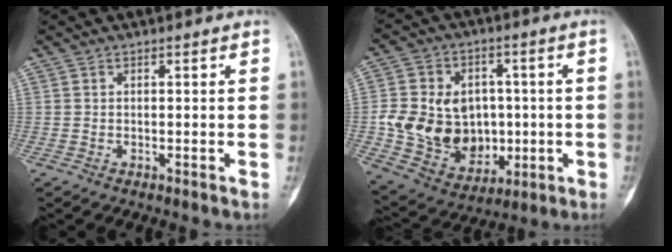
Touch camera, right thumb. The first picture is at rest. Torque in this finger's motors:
{"motor_torque": [1.21, 1.46, 1.01, -0.40, 0.46]}